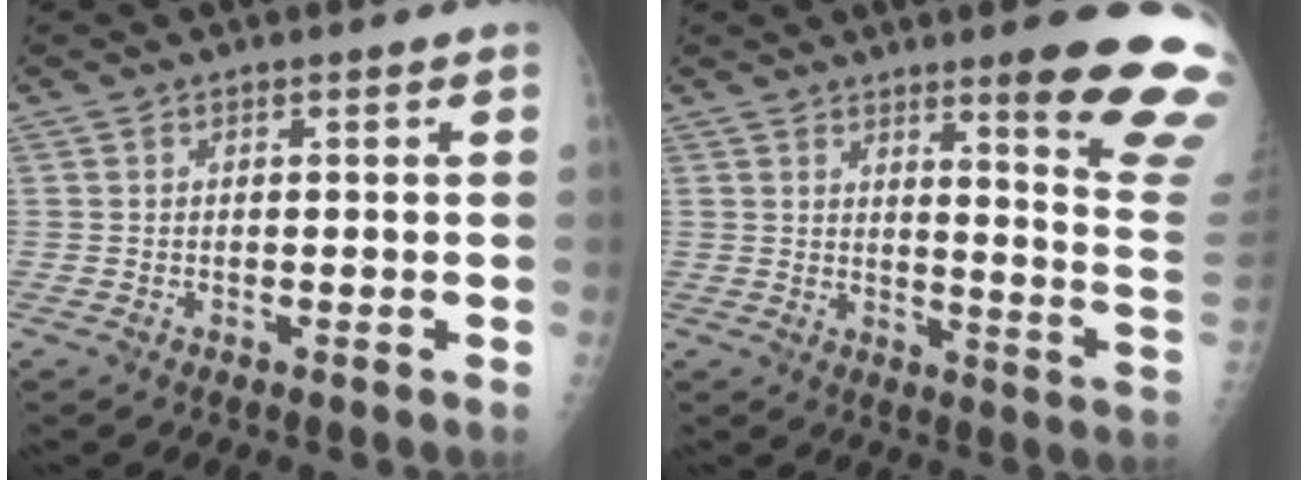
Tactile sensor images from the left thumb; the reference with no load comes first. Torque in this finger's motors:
{"motor_torque": [4.45, 0.55, 1.30, -1.47, 0.27]}